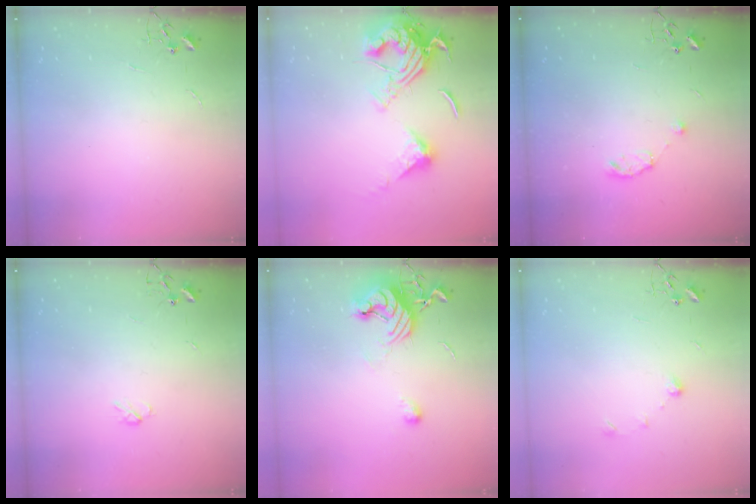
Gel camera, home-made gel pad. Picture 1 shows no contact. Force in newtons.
{"total": 18.9, "press": 18.8, "slide": 2.2}
{"total": 5.6, "press": 5.5, "slide": 0.7}
{"total": 4.0, "press": 3.9, "slide": 0.7}
{"total": 11.3, "press": 11.3, "slide": 0.9}
{"total": 7.2, "press": 7.1, "slide": 1.0}